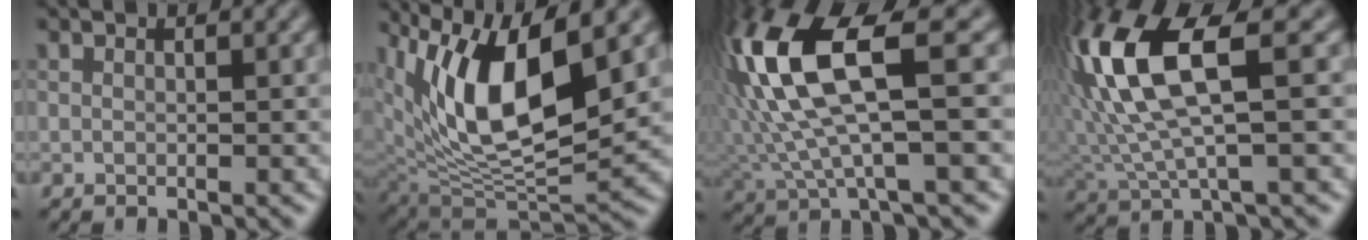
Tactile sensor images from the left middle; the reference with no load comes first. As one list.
[{"total": 10.5, "force": [3.4, 4.6, 8.8], "torque": [-0.147, -0.010, 0.068]}, {"total": 11.3, "force": [1.7, 3.7, 10.6], "torque": [-0.232, 0.011, 0.035]}, {"total": 10.1, "force": [1.5, 3.6, 9.4], "torque": [-0.207, 0.013, 0.029]}]